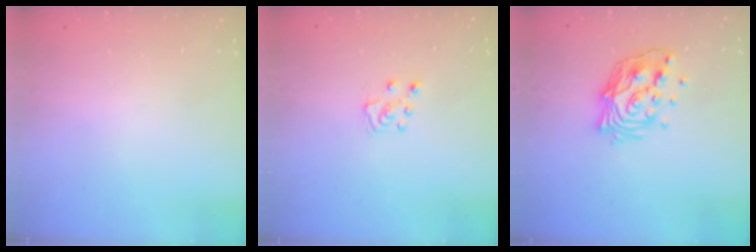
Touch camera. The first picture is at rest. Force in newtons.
{"total": 6.4, "press": 6.3, "slide": 0.5}
{"total": 13.1, "press": 13.1, "slide": 1.2}